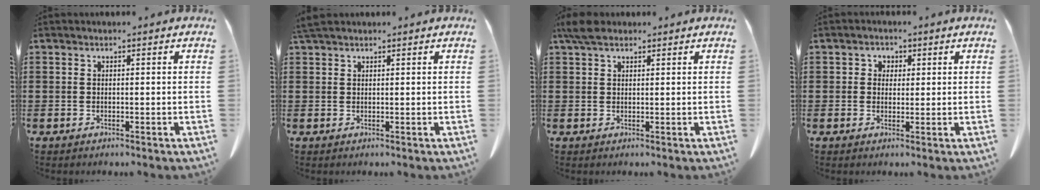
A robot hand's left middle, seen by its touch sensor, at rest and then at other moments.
{"total": 1.8, "force": [1.5, 0.4, 0.8], "torque": [-0.021, 0.002, 0.029]}
{"total": 3.4, "force": [2.3, 1.5, 2.0], "torque": [-0.047, 0.007, 0.044]}
{"total": 1.6, "force": [0.4, 1.5, 0.4], "torque": [-0.014, 0.008, 0.006]}